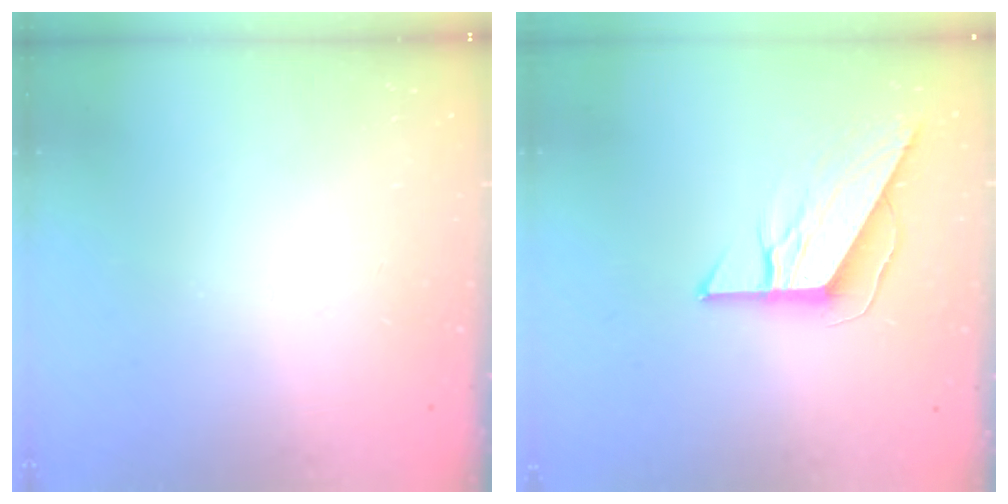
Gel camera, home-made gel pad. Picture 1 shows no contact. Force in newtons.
{"total": 9.1, "press": 9.1, "slide": 0.7}